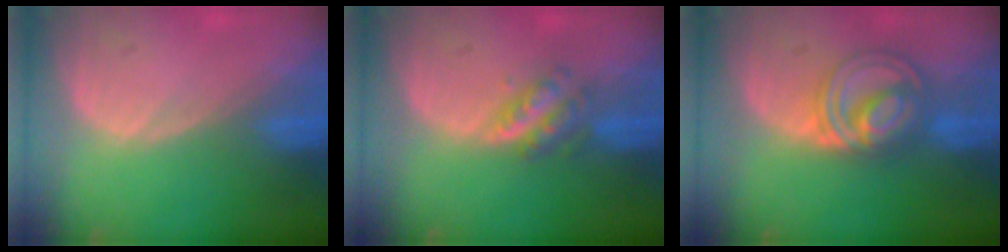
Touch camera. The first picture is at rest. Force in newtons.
{"total": 4.8, "press": 4.4, "slide": 1.9}
{"total": 7.4, "press": 7.3, "slide": 0.4}